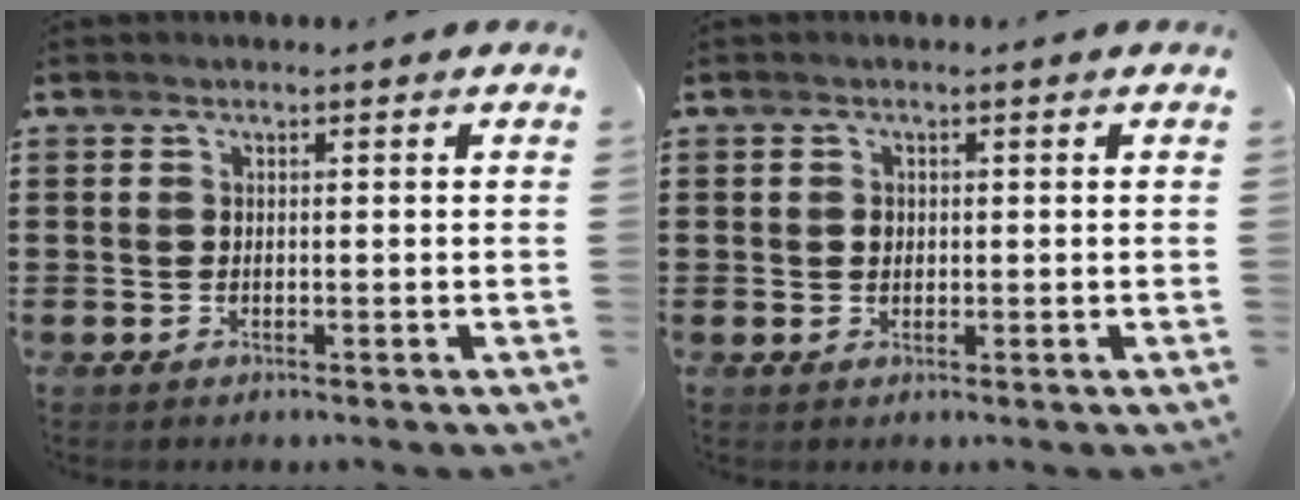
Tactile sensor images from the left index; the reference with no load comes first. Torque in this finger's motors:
{"motor_torque": [0.14, 0.09, 0.13, 0.00]}